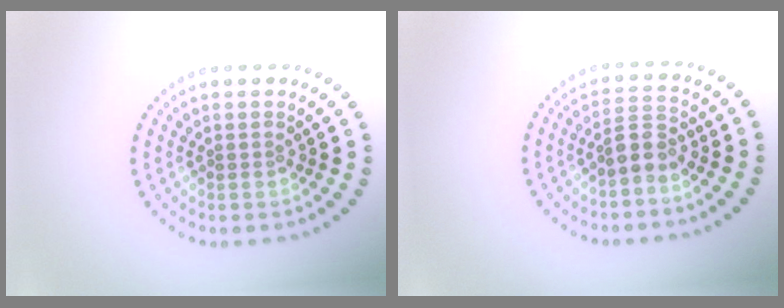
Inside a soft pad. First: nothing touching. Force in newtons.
{"total": 2.2, "press": 1.8, "slide": 1.3}